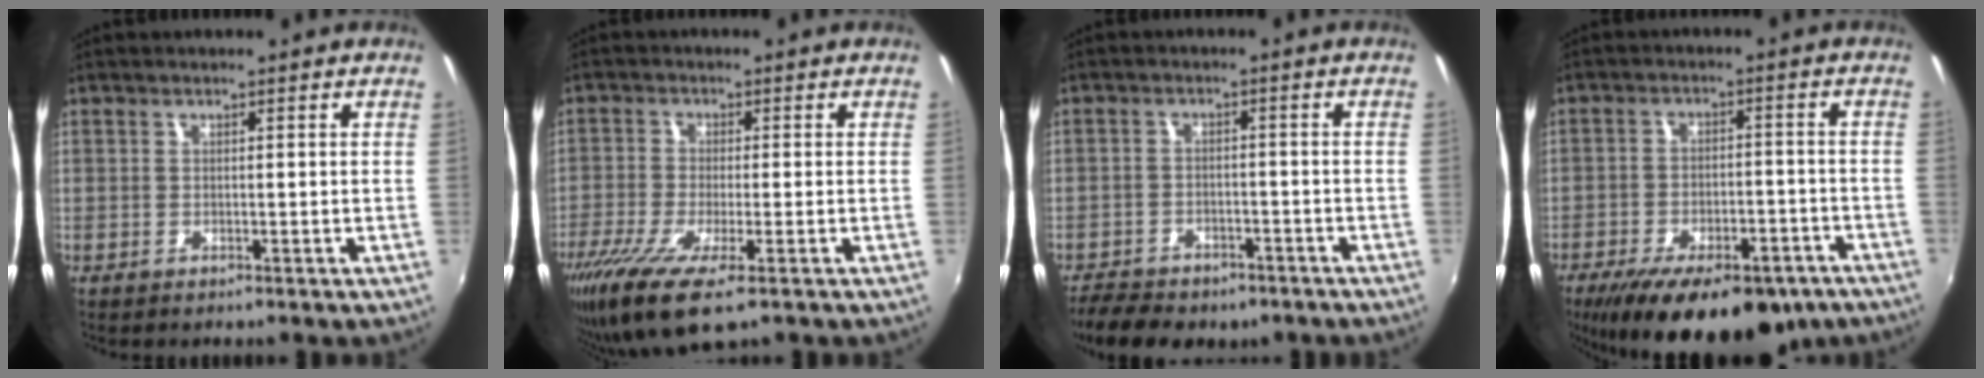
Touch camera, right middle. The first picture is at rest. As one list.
[{"total": 11.2, "force": [-6.7, 2.5, 8.7], "torque": [-0.194, -0.046, -0.123]}, {"total": 12.0, "force": [-9.1, 5.6, 5.4], "torque": [-0.135, -0.020, -0.137]}, {"total": 21.6, "force": [-15.0, 9.0, 12.7], "torque": [-0.231, -0.035, -0.202]}]